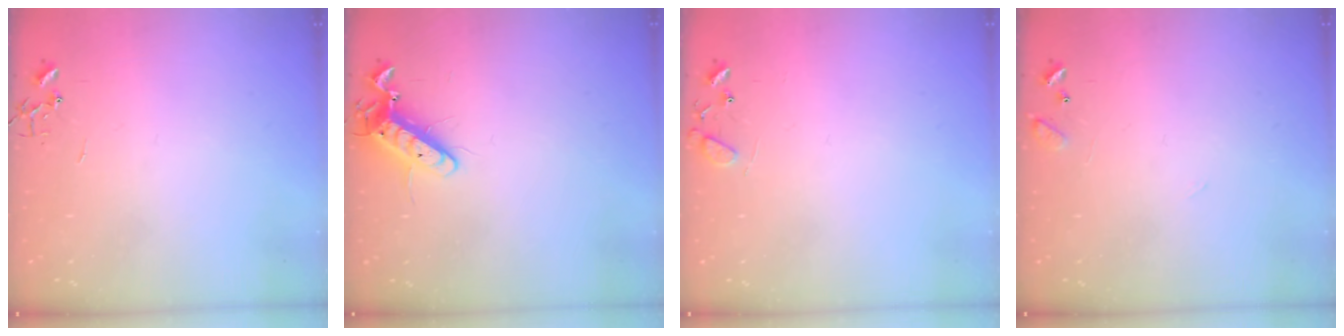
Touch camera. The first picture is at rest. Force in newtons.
{"total": 11.6, "press": 11.5, "slide": 1.5}
{"total": 9.0, "press": 9.0, "slide": 0.6}
{"total": 8.4, "press": 8.4, "slide": 0.5}